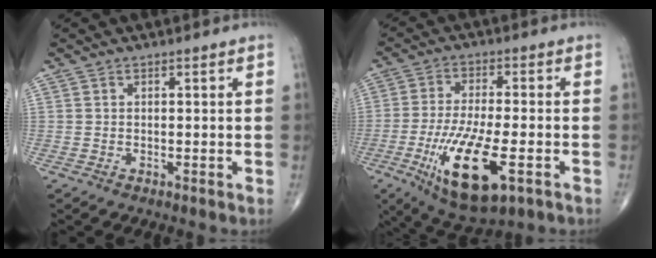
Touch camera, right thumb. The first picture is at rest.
{"total": 15.8, "force": [-5.6, 5.2, 13.8], "torque": [-0.267, -0.006, -0.086]}